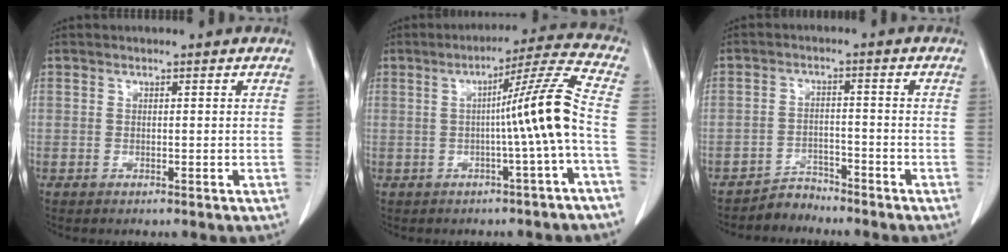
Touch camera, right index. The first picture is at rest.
{"total": 9.7, "force": [-1.4, -2.2, 9.4], "torque": [-0.135, 0.015, -0.020]}
{"total": 3.2, "force": [-3.0, 0.8, -0.7], "torque": [0.019, -0.004, -0.052]}